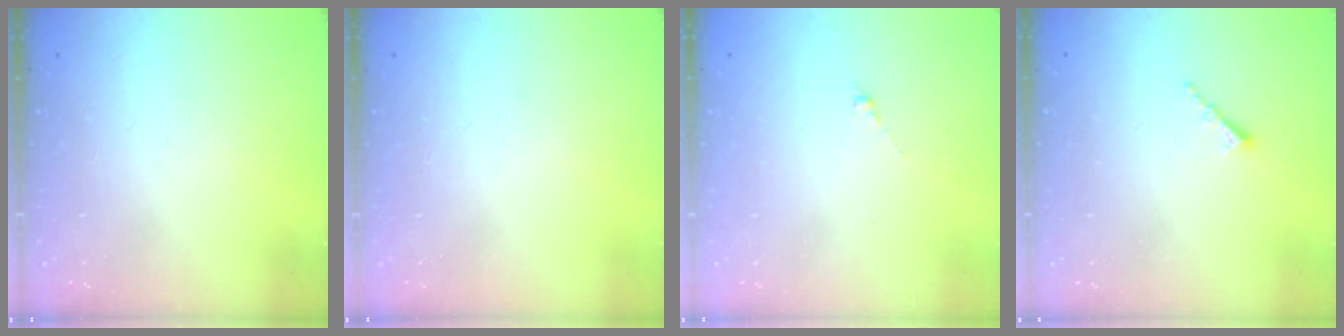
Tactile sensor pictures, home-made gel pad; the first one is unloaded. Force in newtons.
{"total": 0.0}
{"total": 0.0}
{"total": 1.2, "press": 1.1, "slide": 0.5}